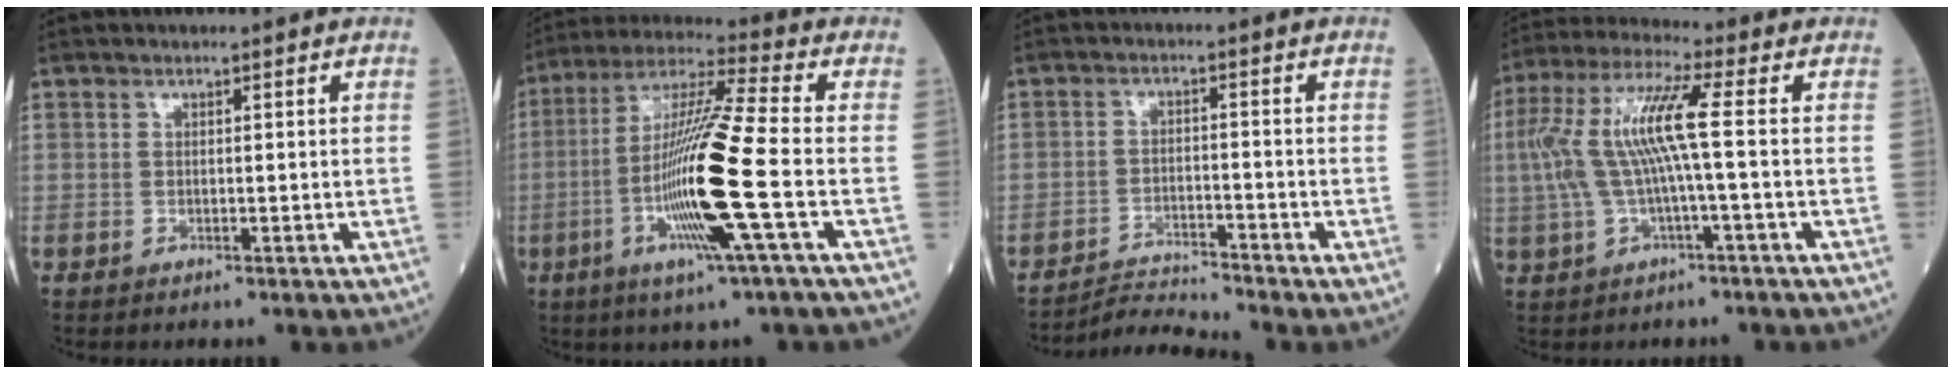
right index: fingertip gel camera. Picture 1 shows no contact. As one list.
[{"total": 15.7, "force": [-3.9, -1.0, 15.2], "torque": [-0.301, -0.011, -0.082]}, {"total": 4.6, "force": [-4.1, -2.0, -0.7], "torque": [0.001, -0.015, -0.072]}, {"total": 10.2, "force": [0.1, 0.8, 10.1], "torque": [-0.221, 0.032, 0.000]}]